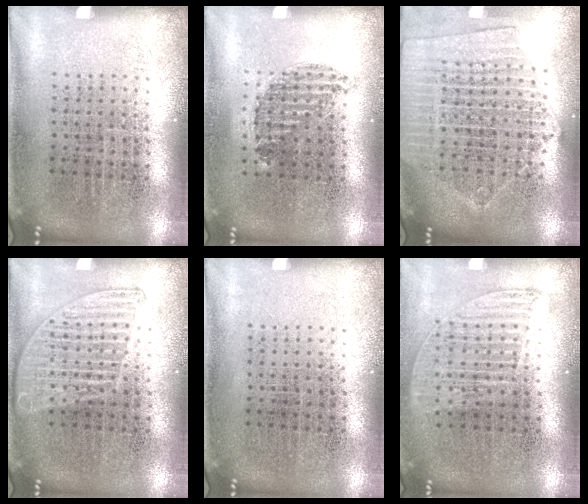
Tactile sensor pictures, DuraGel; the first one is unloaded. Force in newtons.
{"total": 0.8, "press": 0.7, "slide": 0.5}
{"total": 2.1, "press": 1.9, "slide": 0.9}
{"total": 2.2, "press": 2.2, "slide": 0.4}
{"total": 0.0}
{"total": 1.2, "press": 1.1, "slide": 0.5}